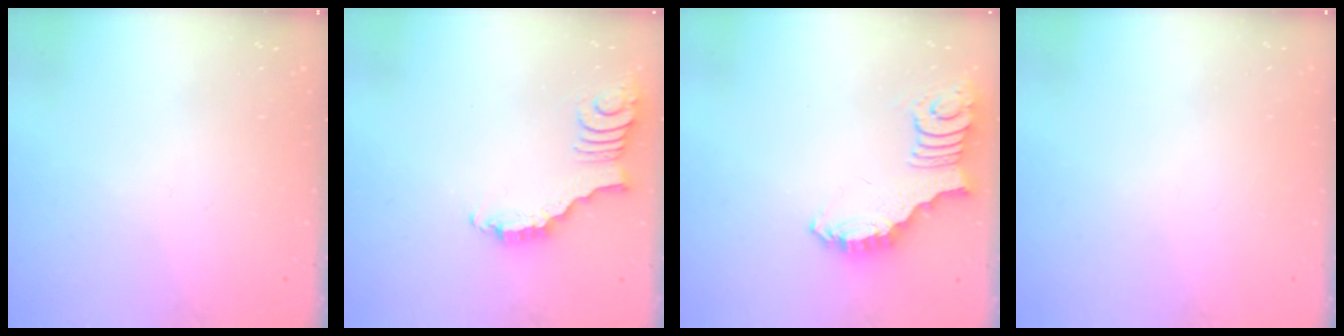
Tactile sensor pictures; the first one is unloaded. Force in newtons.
{"total": 2.2, "press": 2.2, "slide": 0.4}
{"total": 2.6, "press": 2.6, "slide": 0.5}
{"total": 0.0}